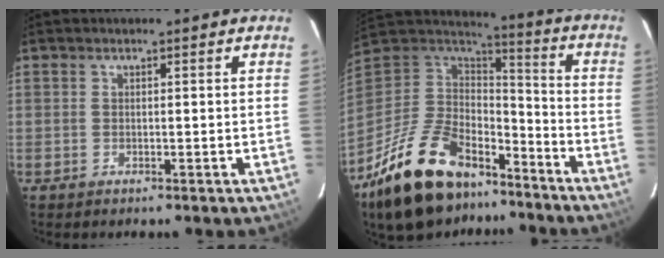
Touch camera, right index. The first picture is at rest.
{"total": 26.6, "force": [-17.7, 13.4, 14.6], "torque": [-0.301, 0.001, -0.276]}